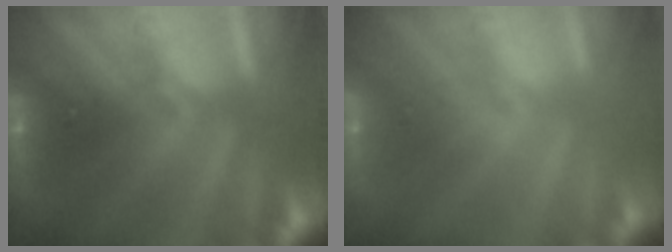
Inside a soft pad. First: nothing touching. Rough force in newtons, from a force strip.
{"total": 2.9}